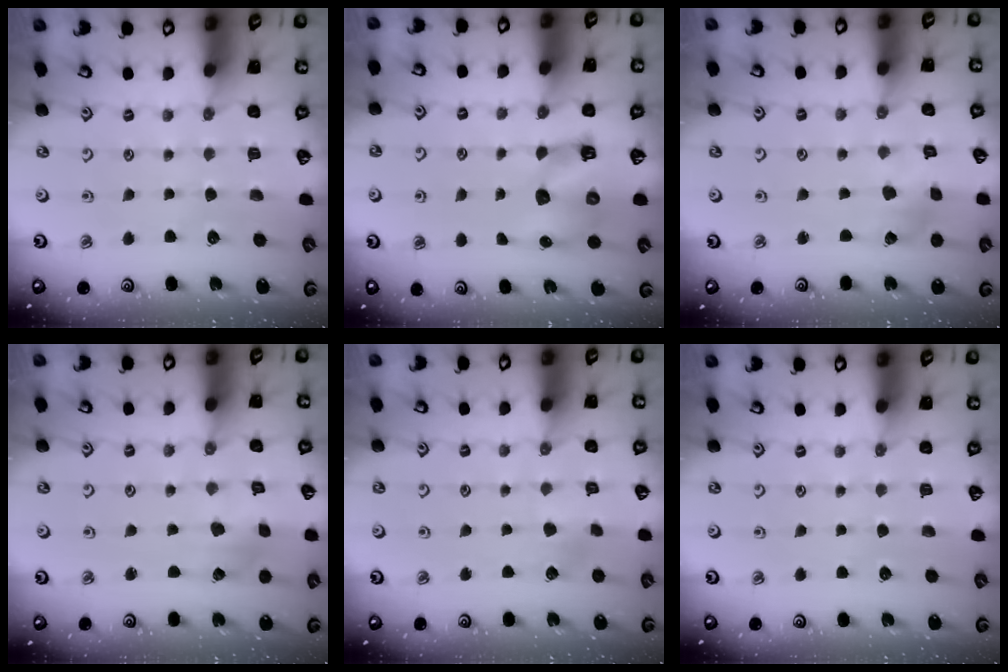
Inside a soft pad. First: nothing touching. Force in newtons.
{"total": 7.1, "press": 7.0, "slide": 1.0}
{"total": 1.8, "press": 1.8, "slide": 0.2}
{"total": 2.7, "press": 2.7, "slide": 0.4}
{"total": 2.9, "press": 2.9, "slide": 0.2}
{"total": 0.0}